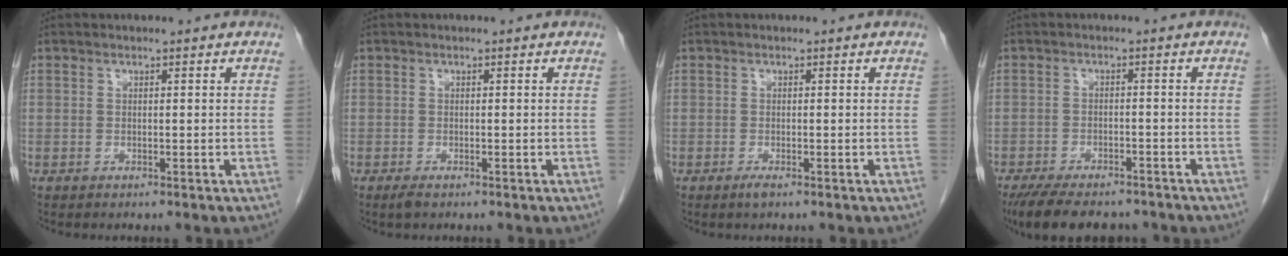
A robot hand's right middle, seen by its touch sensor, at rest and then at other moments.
{"total": 1.1, "force": [-0.8, 0.3, 0.8], "torque": [-0.018, -0.003, -0.011]}
{"total": 0.9, "force": [-0.6, 0.1, 0.7], "torque": [-0.015, -0.002, -0.010]}
{"total": 11.8, "force": [-9.7, 4.1, 5.3], "torque": [-0.093, -0.007, -0.142]}